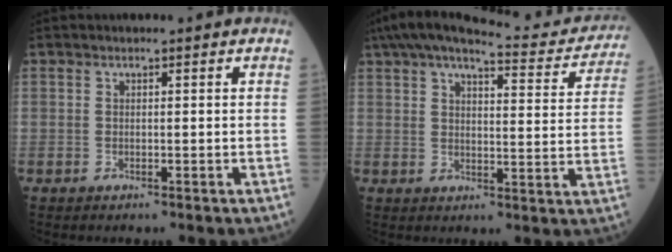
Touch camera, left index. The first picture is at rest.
{"total": 19.1, "force": [17.1, 3.0, 8.0], "torque": [-0.119, -0.011, 0.210]}